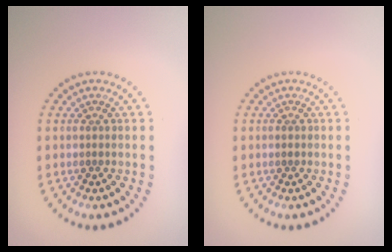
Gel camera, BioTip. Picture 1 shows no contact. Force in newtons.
{"total": 0.6, "press": 0.6, "slide": 0.0}